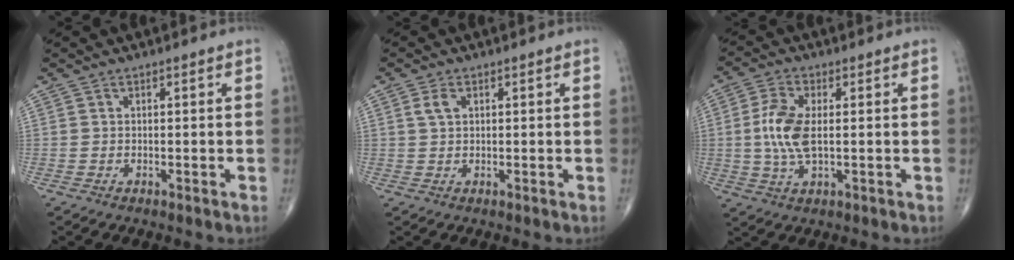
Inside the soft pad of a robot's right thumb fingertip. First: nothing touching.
{"total": 2.3, "force": [0.8, 1.5, 1.6], "torque": [-0.032, 0.006, 0.017]}
{"total": 8.4, "force": [0.3, 3.9, 7.4], "torque": [-0.165, 0.001, 0.005]}